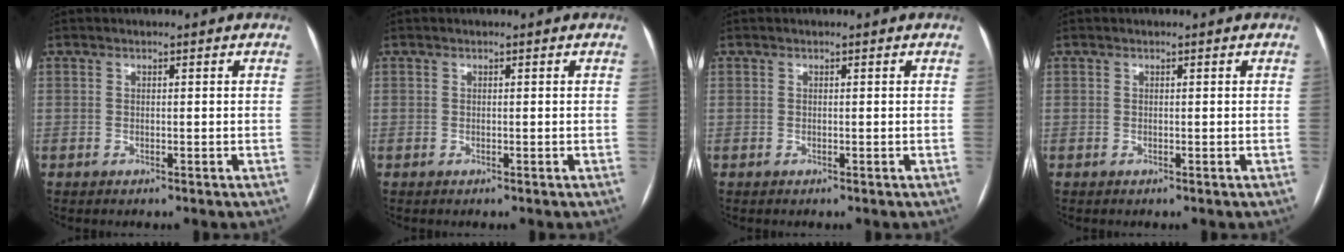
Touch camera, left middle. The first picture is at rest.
{"total": 0.0}
{"total": 0.0}
{"total": 0.0}